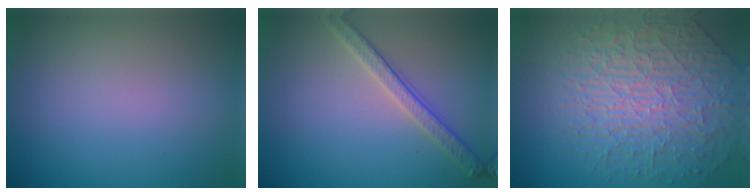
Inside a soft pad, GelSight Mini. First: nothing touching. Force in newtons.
{"total": 2.8, "press": 2.7, "slide": 0.8}
{"total": 6.7, "press": 5.5, "slide": 3.7}